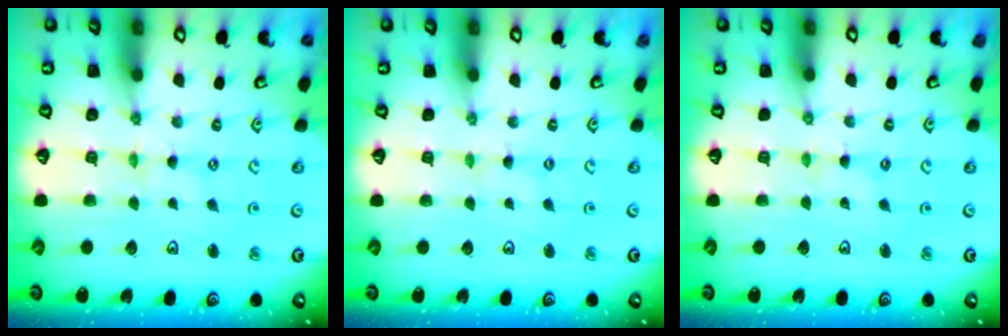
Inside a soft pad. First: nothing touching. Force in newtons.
{"total": 0.0}
{"total": 0.0}